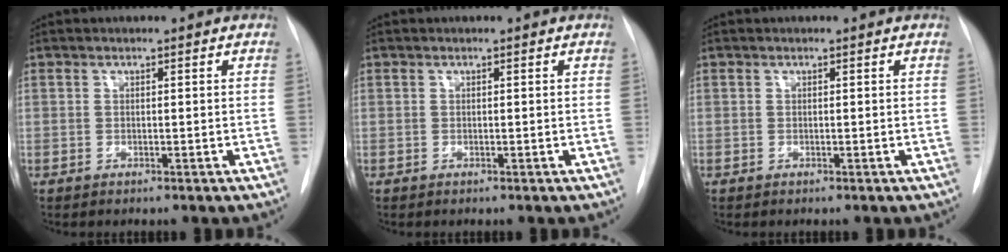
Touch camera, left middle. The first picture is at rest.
{"total": 0.0}
{"total": 0.0}